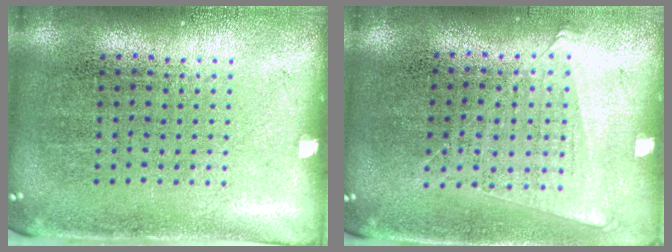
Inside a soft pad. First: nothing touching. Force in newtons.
{"total": 1.0, "press": 0.9, "slide": 0.4}